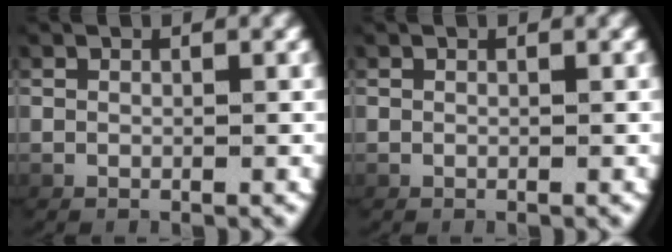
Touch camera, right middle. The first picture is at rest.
{"total": 0.0}